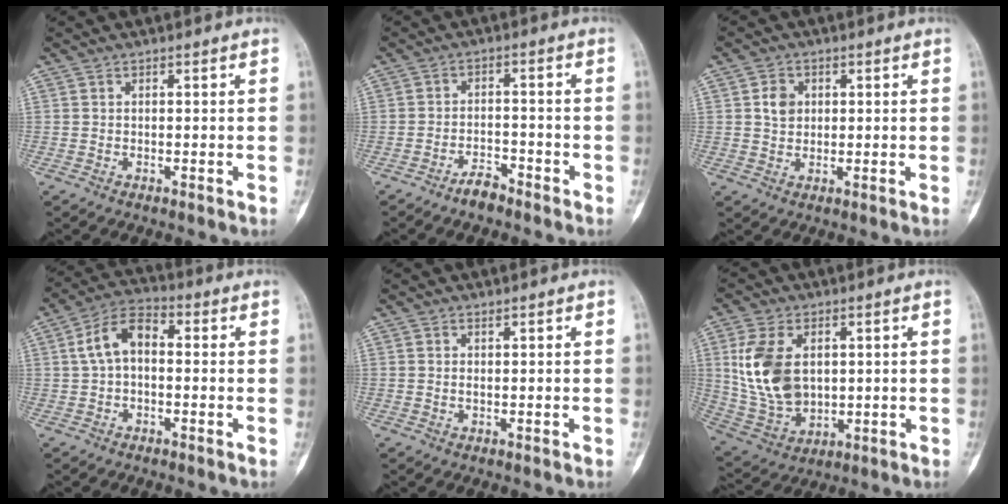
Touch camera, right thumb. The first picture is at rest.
{"total": 3.6, "force": [-3.0, 1.4, 1.5], "torque": [-0.016, 0.021, -0.054]}
{"total": 4.0, "force": [0.9, 3.3, 2.1], "torque": [-0.017, -0.002, 0.015]}
{"total": 8.4, "force": [0.6, 5.1, 6.6], "torque": [-0.115, 0.028, -0.002]}
{"total": 0.8, "force": [0.3, 0.4, 0.6], "torque": [-0.009, -0.001, 0.008]}
{"total": 14.7, "force": [2.5, 9.6, 10.8], "torque": [-0.198, -0.010, 0.063]}